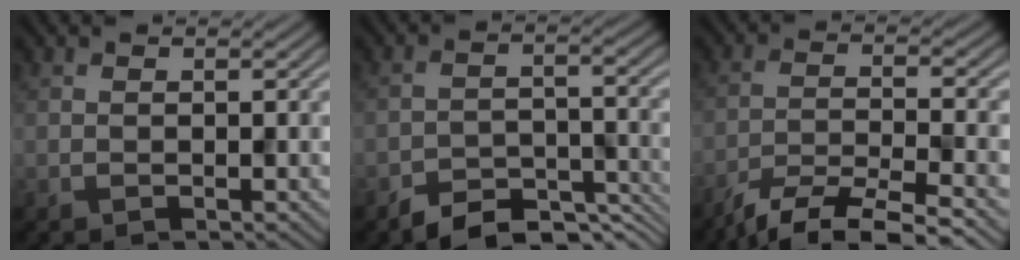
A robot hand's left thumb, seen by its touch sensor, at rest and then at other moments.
{"total": 6.6, "force": [-5.5, 2.3, 2.8], "torque": [-0.041, -0.005, -0.094]}
{"total": 9.8, "force": [-7.8, 1.8, 5.5], "torque": [-0.099, -0.003, -0.137]}